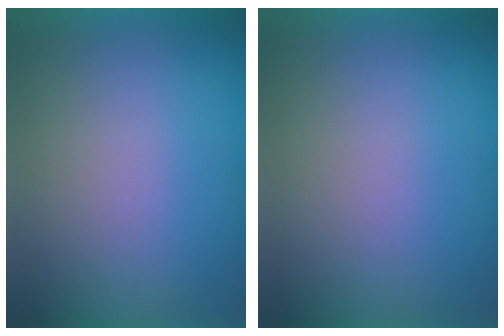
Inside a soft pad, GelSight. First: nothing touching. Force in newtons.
{"total": 0.0}